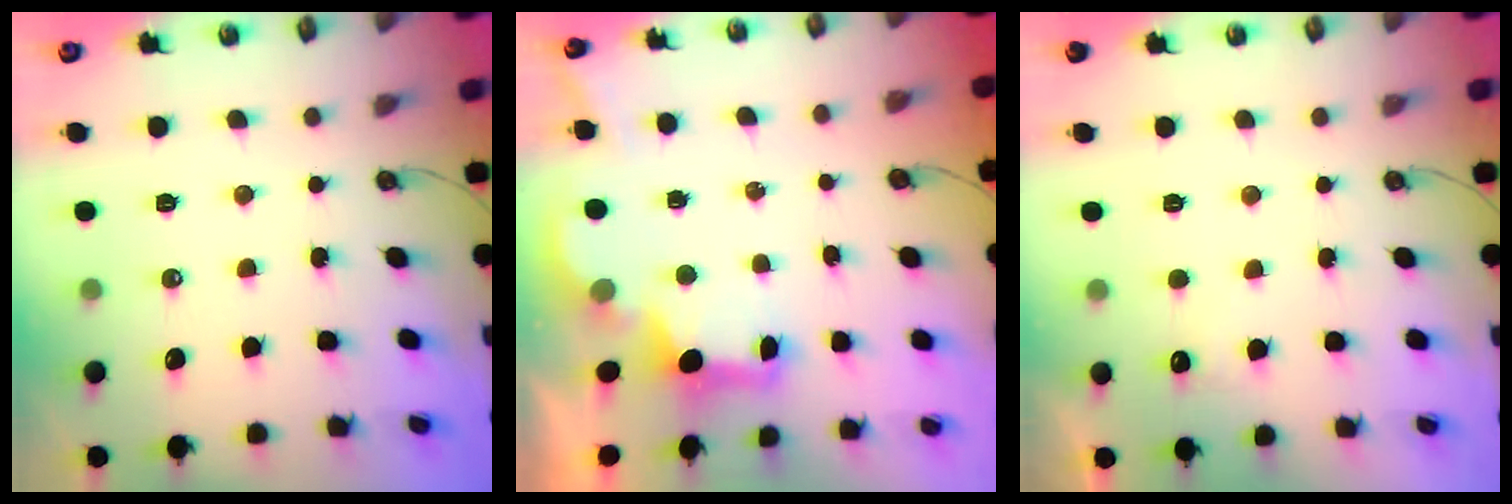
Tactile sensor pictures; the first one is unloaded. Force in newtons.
{"total": 2.8, "press": 2.6, "slide": 0.9}
{"total": 4.1, "press": 3.9, "slide": 1.1}